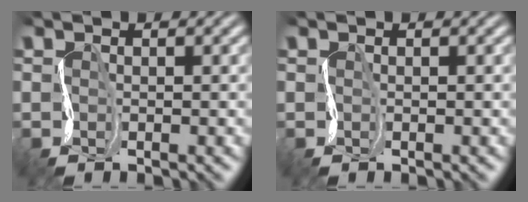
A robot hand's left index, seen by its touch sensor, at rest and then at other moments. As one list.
[{"total": 0.0}]